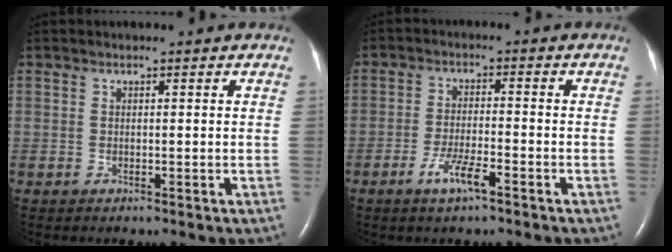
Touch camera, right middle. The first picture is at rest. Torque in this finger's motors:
{"motor_torque": [0.82, -0.57, 0.11, 0.04]}